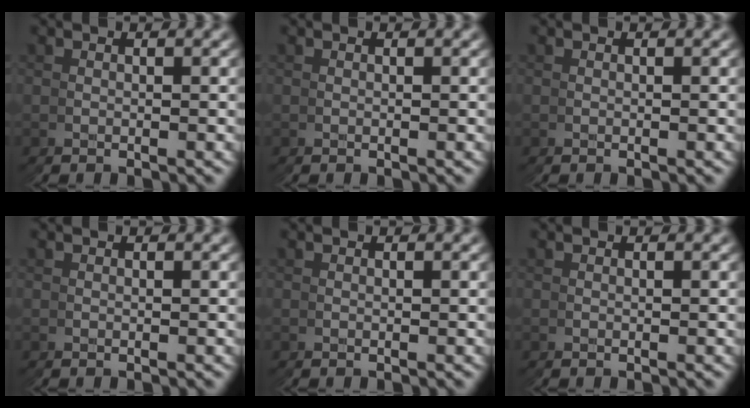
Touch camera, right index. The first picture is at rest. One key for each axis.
{"total": 0.0}
{"total": 0.0}
{"total": 0.0}
{"total": 0.0}
{"total": 0.0}